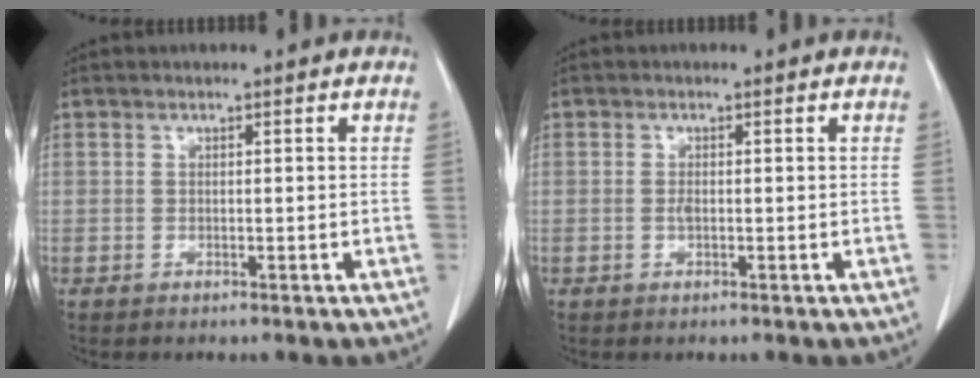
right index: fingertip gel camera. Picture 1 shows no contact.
{"total": 0.8, "force": [-0.1, 0.3, 0.7], "torque": [-0.020, 0.001, 0.000]}